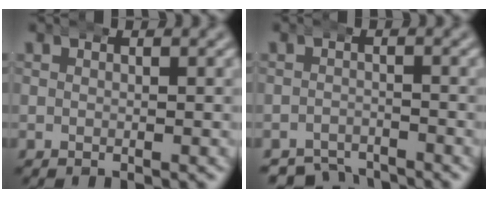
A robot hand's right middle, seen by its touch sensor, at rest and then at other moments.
{"total": 4.7, "force": [-4.4, 1.6, 0.5], "torque": [0.001, -0.020, -0.070]}